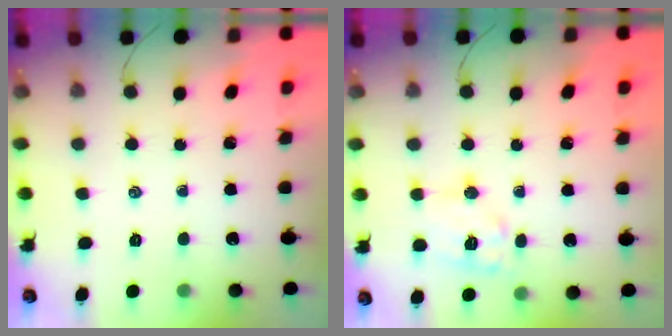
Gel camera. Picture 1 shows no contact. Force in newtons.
{"total": 10.7, "press": 10.7, "slide": 1.0}